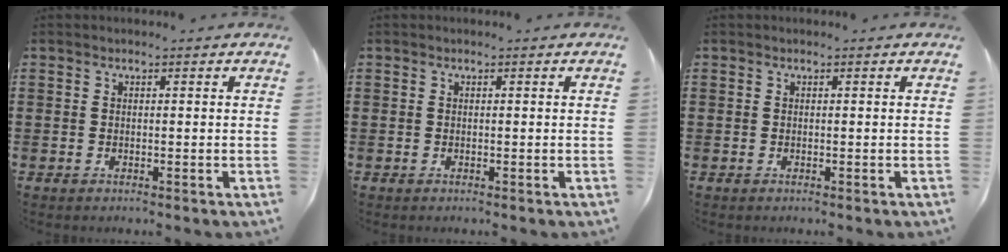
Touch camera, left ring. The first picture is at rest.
{"total": 0.0}
{"total": 0.0}